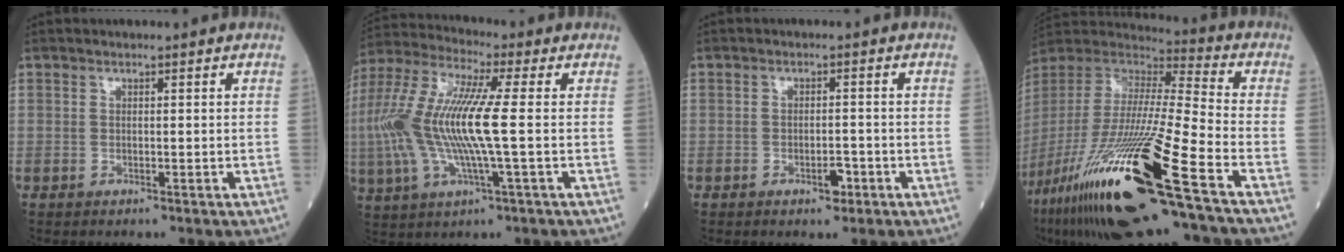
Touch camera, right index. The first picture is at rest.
{"total": 15.6, "force": [-0.5, 2.1, 15.4], "torque": [-0.343, 0.011, -0.018]}
{"total": 2.5, "force": [-1.3, 0.9, 1.9], "torque": [-0.029, 0.003, -0.019]}
{"total": 31.4, "force": [-17.2, 2.1, 26.1], "torque": [-0.560, -0.073, -0.327]}